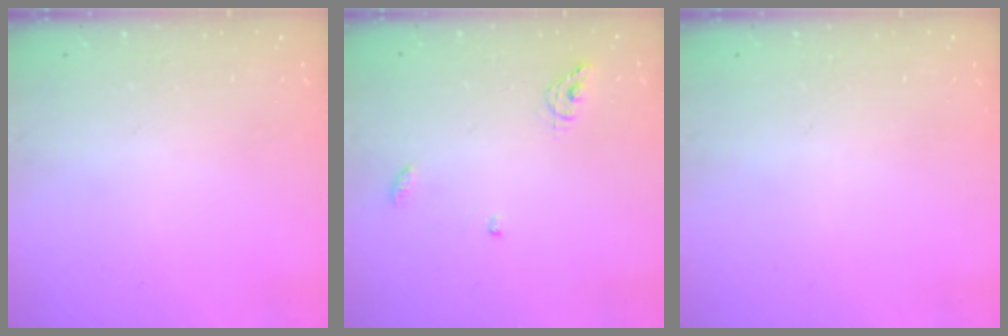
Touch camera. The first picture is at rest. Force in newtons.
{"total": 6.4, "press": 6.4, "slide": 0.1}
{"total": 0.0}